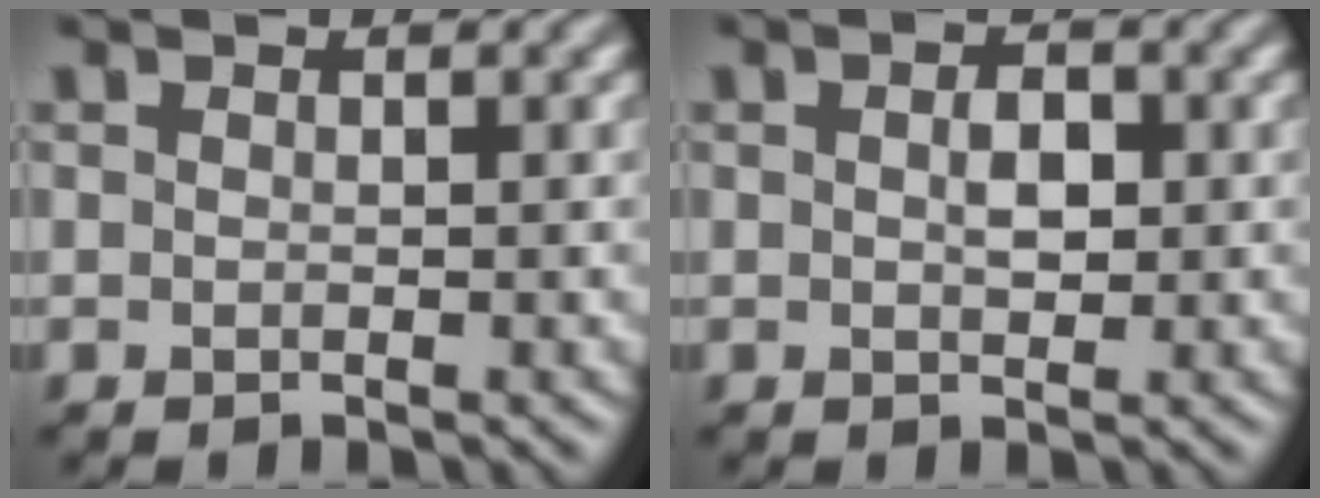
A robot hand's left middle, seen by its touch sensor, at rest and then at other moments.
{"total": 2.0, "force": [0.2, 1.1, 1.7], "torque": [-0.030, 0.003, 0.003]}